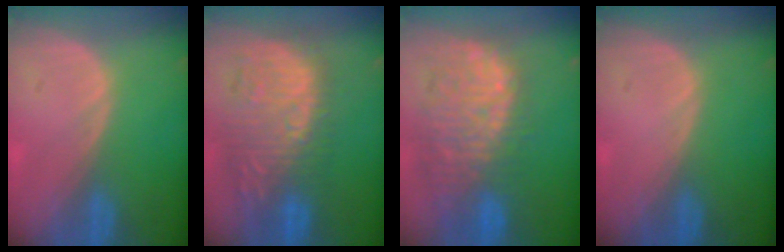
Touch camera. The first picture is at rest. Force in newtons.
{"total": 11.8, "press": 11.1, "slide": 4.0}
{"total": 12.2, "press": 10.9, "slide": 5.5}
{"total": 0.0}